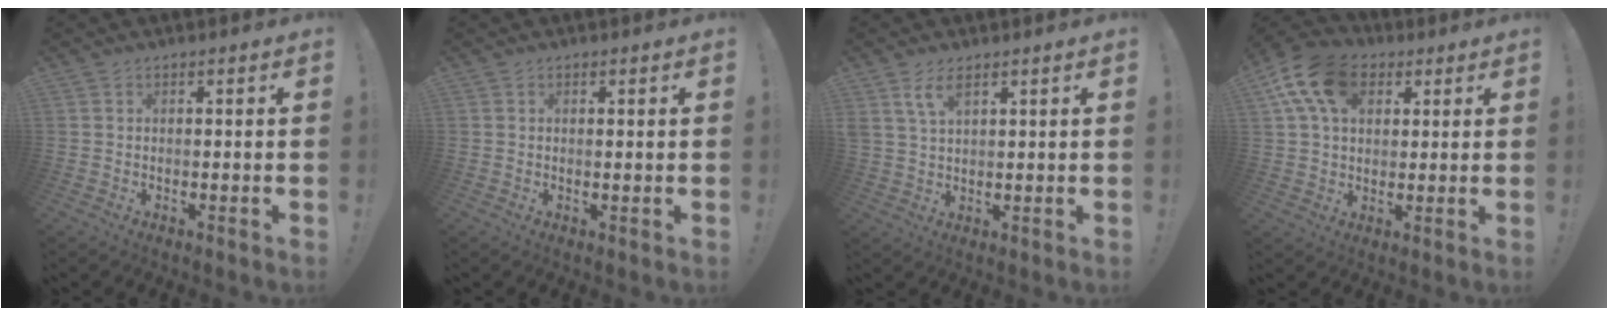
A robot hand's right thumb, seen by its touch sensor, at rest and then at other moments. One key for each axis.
{"total": 0.7, "fx": 0.4, "fy": 0.0, "fz": 0.5, "tx": 0.004, "ty": -0.005, "tz": 0.004}
{"total": 5.0, "fx": 3.1, "fy": 1.8, "fz": 3.5, "tx": -0.062, "ty": -0.010, "tz": 0.056}
{"total": 15.5, "fx": 6.1, "fy": 10.4, "fz": 9.9, "tx": -0.177, "ty": -0.014, "tz": 0.114}